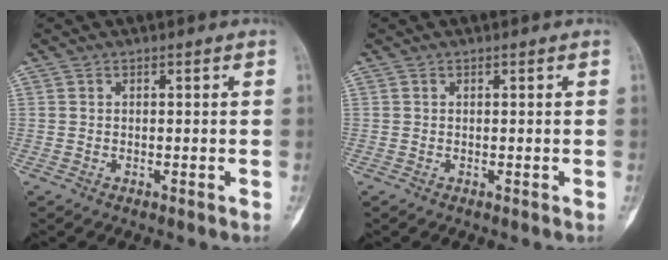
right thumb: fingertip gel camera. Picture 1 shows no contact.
{"total": 0.0}